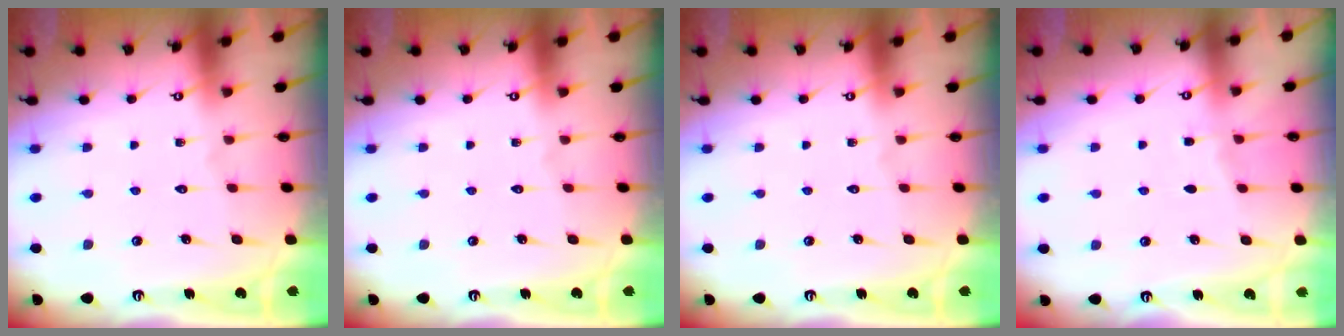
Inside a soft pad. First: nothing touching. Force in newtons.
{"total": 0.0}
{"total": 0.0}
{"total": 2.9, "press": 2.9, "slide": 0.4}